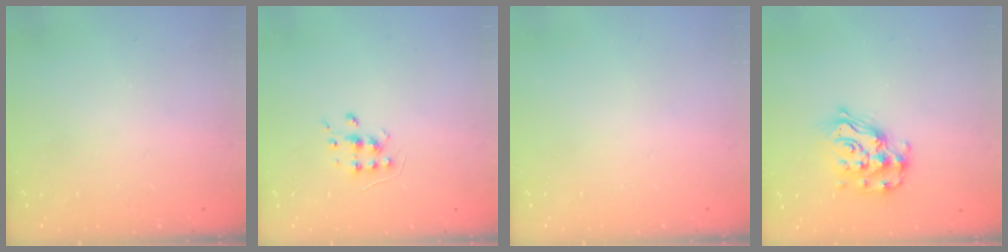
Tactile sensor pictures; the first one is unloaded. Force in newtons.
{"total": 6.0, "press": 6.0, "slide": 0.5}
{"total": 0.0}
{"total": 12.8, "press": 12.8, "slide": 0.6}